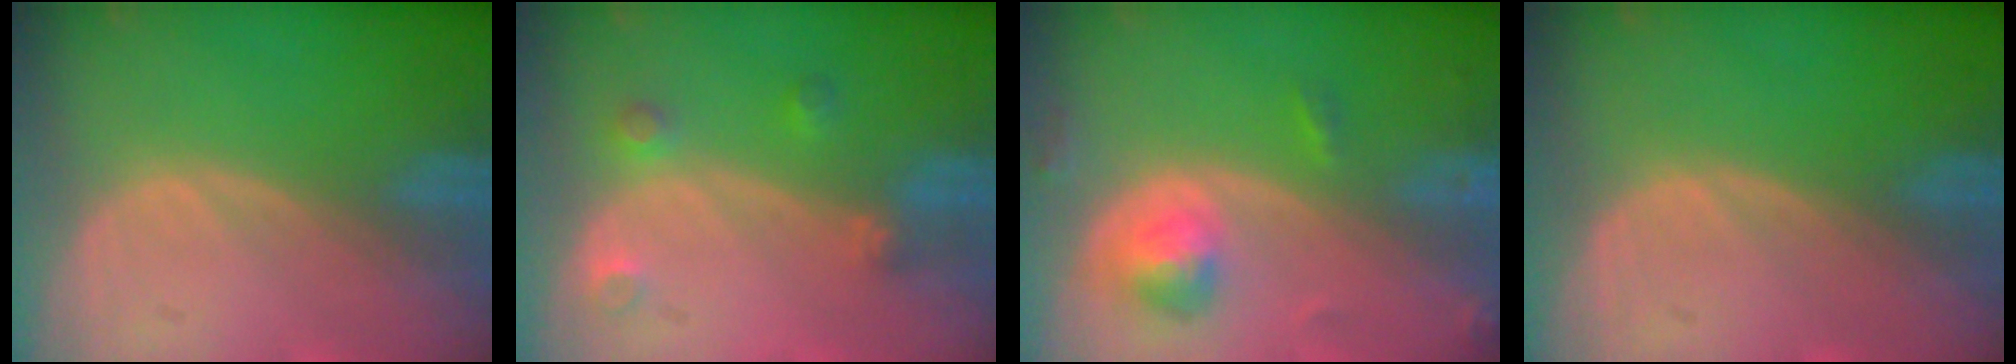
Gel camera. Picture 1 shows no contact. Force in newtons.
{"total": 3.0, "press": 2.8, "slide": 1.1}
{"total": 4.5, "press": 4.5, "slide": 0.6}
{"total": 0.0}